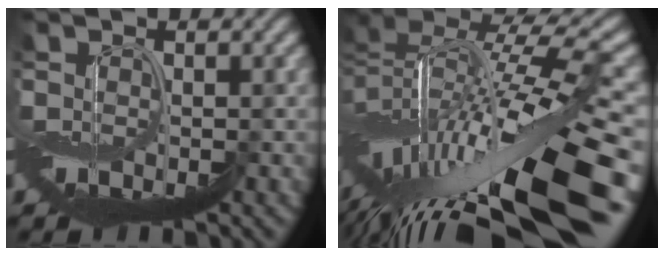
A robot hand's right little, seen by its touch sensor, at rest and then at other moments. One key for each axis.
{"total": 16.2, "fx": -3.2, "fy": 5.1, "fz": 15.0, "tx": -0.259, "ty": 0.002, "tz": -0.049}